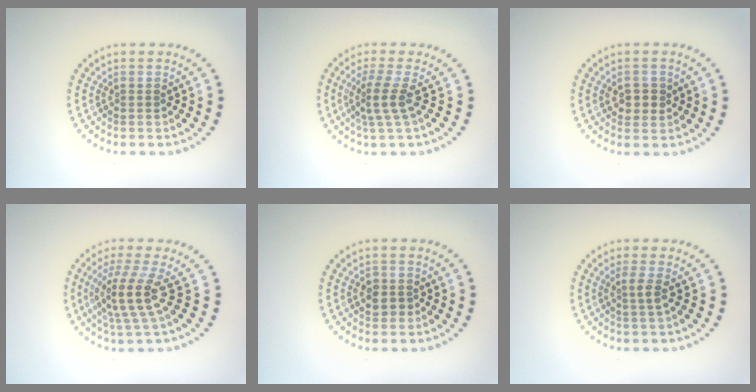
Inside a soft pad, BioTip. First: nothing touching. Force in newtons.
{"total": 2.7, "press": 1.9, "slide": 2.0}
{"total": 2.0, "press": 1.9, "slide": 0.5}
{"total": 4.0, "press": 2.9, "slide": 2.7}
{"total": 1.7, "press": 1.6, "slide": 0.5}
{"total": 1.4, "press": 1.1, "slide": 0.9}